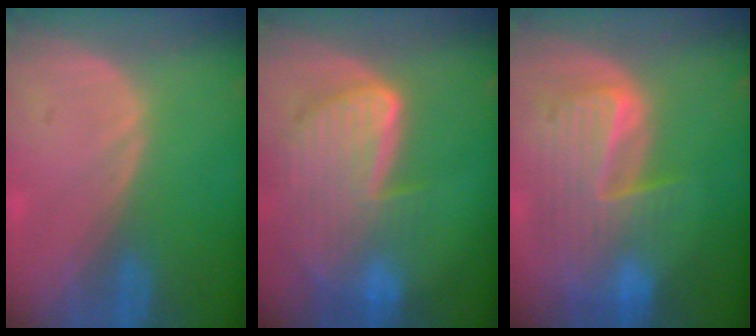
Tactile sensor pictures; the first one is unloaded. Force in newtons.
{"total": 9.8, "press": 8.3, "slide": 5.3}
{"total": 9.8, "press": 8.5, "slide": 4.9}